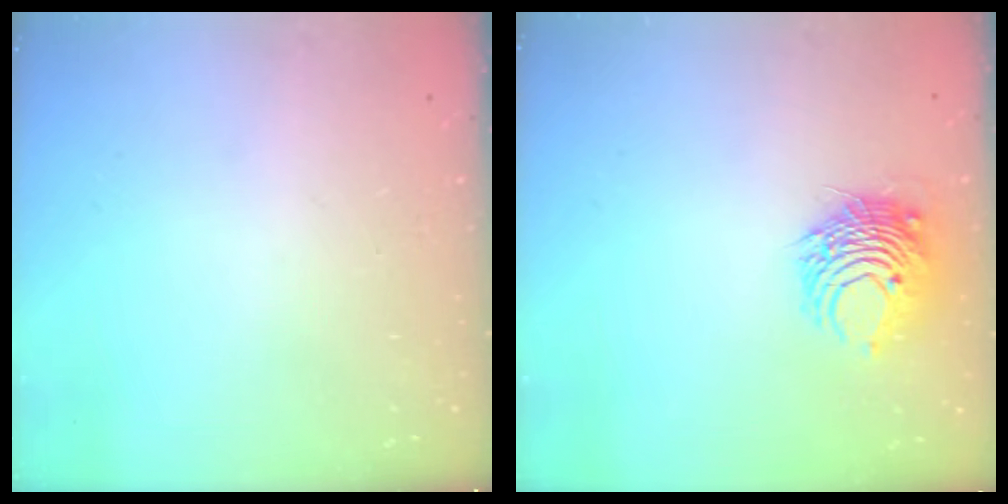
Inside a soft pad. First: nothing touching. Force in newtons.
{"total": 8.3, "press": 8.2, "slide": 0.3}